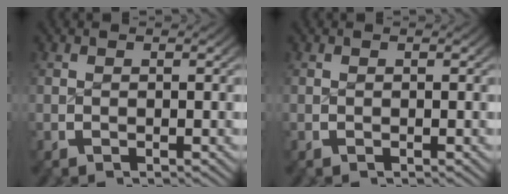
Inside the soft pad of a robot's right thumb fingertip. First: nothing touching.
{"total": 0.0}